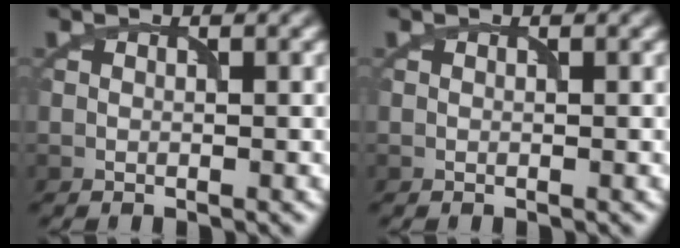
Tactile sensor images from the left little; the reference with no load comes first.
{"total": 0.0}